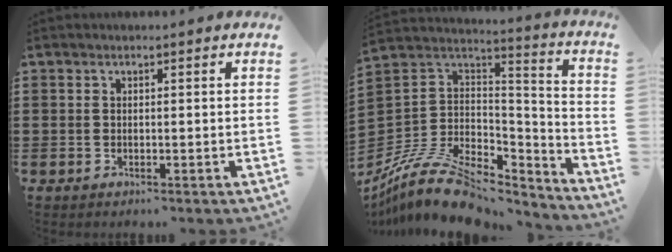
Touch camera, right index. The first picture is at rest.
{"total": 11.9, "force": [-8.5, 5.6, 6.1], "torque": [-0.133, 0.021, -0.159]}